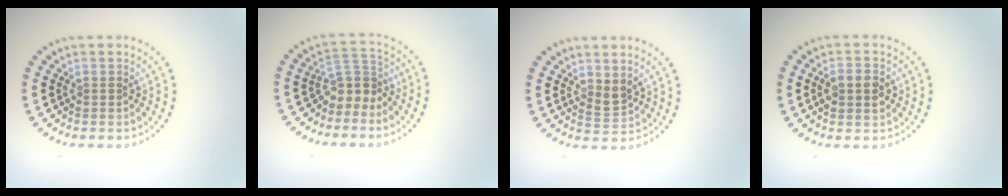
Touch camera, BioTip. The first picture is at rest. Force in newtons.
{"total": 2.9, "press": 2.1, "slide": 2.0}
{"total": 1.5, "press": 1.3, "slide": 0.8}
{"total": 2.9, "press": 2.9, "slide": 0.1}